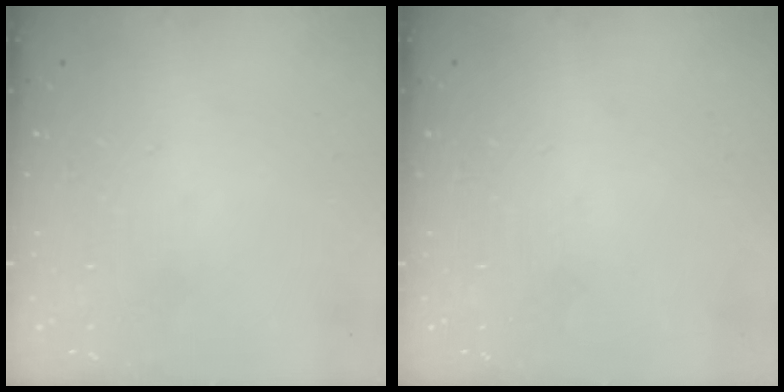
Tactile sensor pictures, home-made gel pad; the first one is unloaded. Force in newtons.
{"total": 0.0}